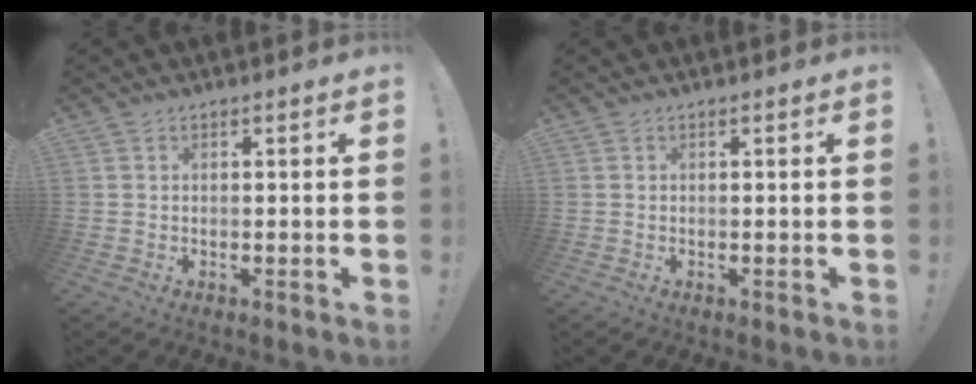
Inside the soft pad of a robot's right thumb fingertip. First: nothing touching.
{"total": 0.0}